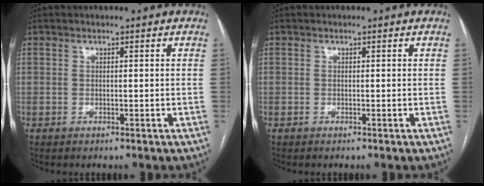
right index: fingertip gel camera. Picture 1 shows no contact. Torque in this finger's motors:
{"motor_torque": [0.05, 0.09, -0.09, -0.06]}